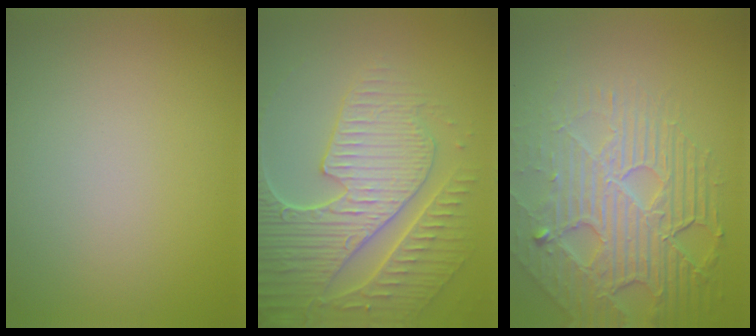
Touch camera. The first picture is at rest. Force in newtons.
{"total": 7.9, "press": 6.1, "slide": 5.1}
{"total": 8.2, "press": 5.7, "slide": 5.9}